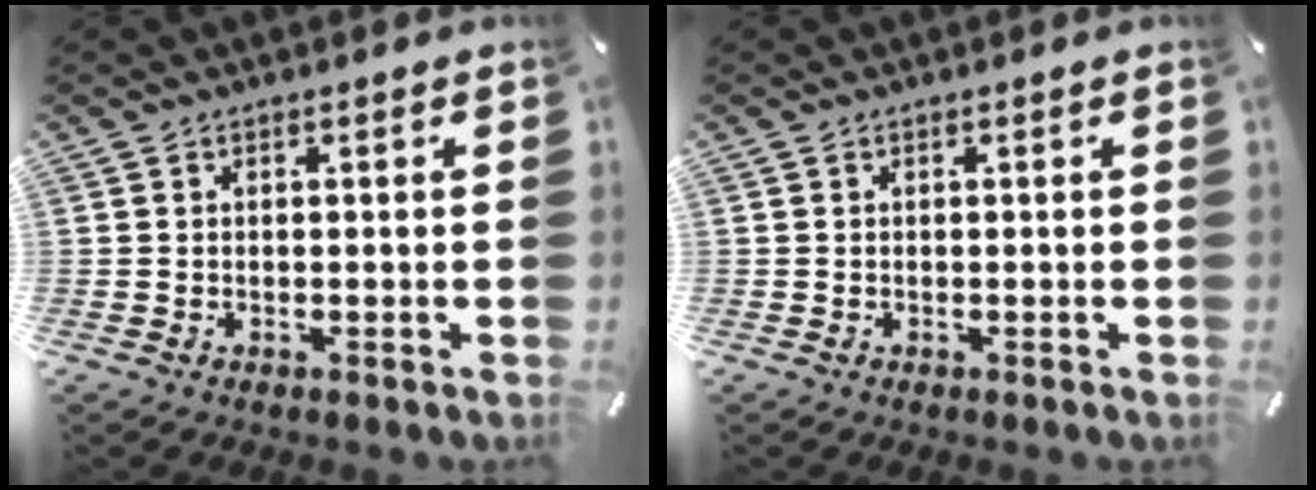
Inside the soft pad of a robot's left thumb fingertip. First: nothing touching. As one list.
[{"total": 0.0}]